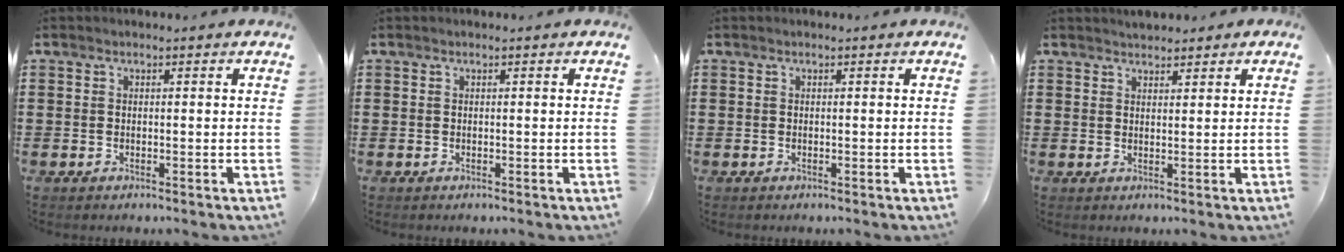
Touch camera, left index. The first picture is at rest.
{"total": 0.0}
{"total": 0.0}
{"total": 1.7, "force": [1.6, 0.5, -0.2], "torque": [0.000, 0.006, 0.033]}